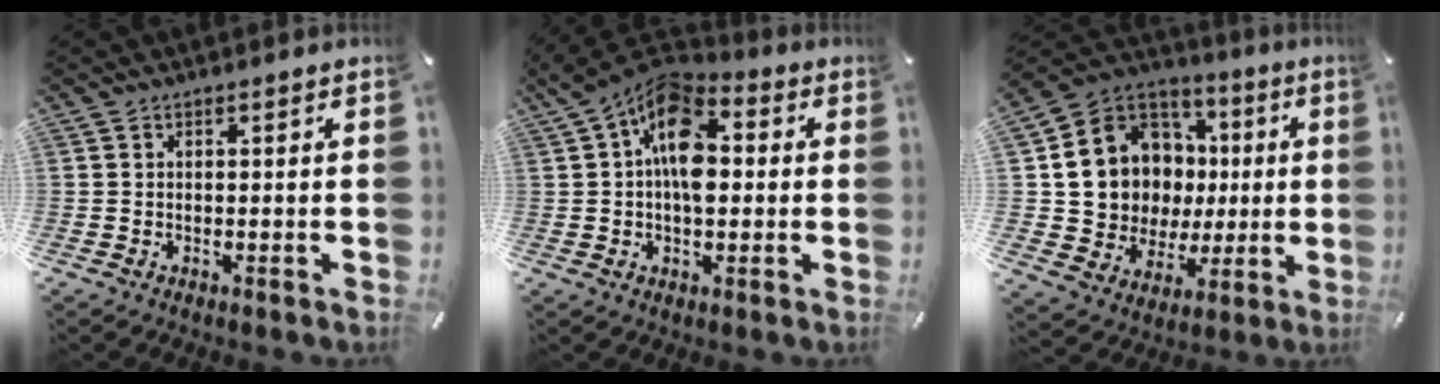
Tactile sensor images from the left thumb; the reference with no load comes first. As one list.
[{"total": 14.6, "force": [2.4, 9.0, 11.3], "torque": [-0.200, -0.014, 0.038]}, {"total": 14.0, "force": [1.7, 13.2, 4.1], "torque": [-0.083, -0.030, 0.057]}]